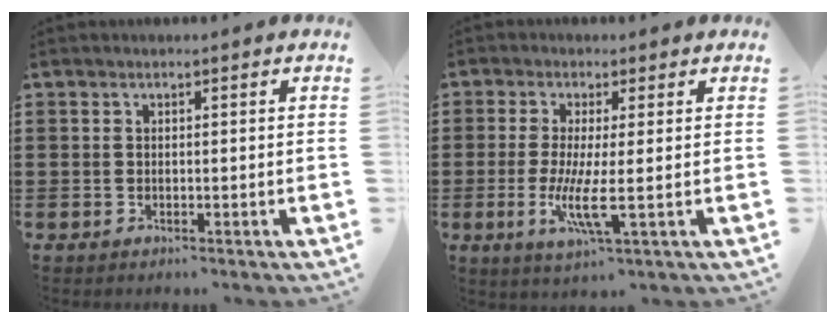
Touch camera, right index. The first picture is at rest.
{"total": 6.0, "force": [-1.0, 0.5, 5.9], "torque": [-0.118, -0.015, -0.019]}